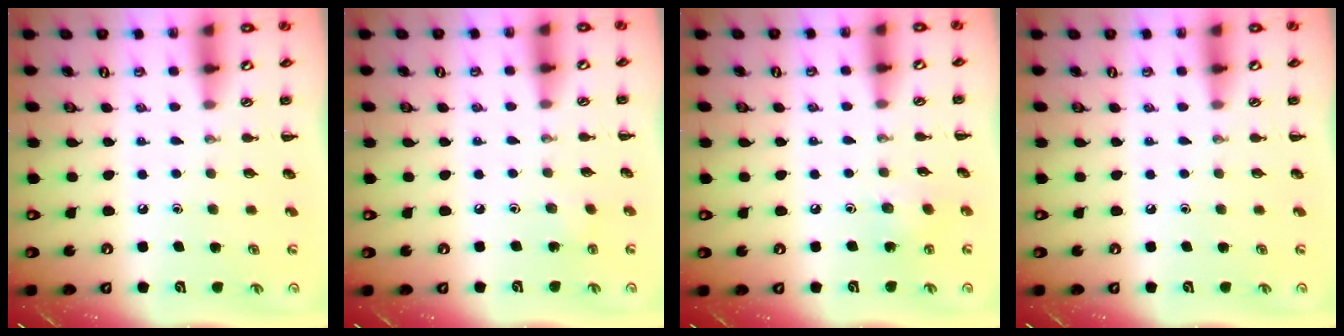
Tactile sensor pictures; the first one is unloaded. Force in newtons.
{"total": 1.4, "press": 1.3, "slide": 0.5}
{"total": 3.7, "press": 3.6, "slide": 0.9}
{"total": 0.0}